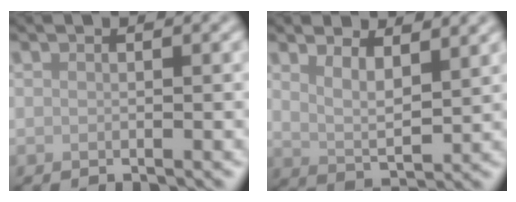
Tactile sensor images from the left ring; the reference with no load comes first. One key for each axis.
{"total": 4.1, "fx": 2.5, "fy": 1.6, "fz": 2.8, "tx": -0.056, "ty": -0.007, "tz": 0.049}